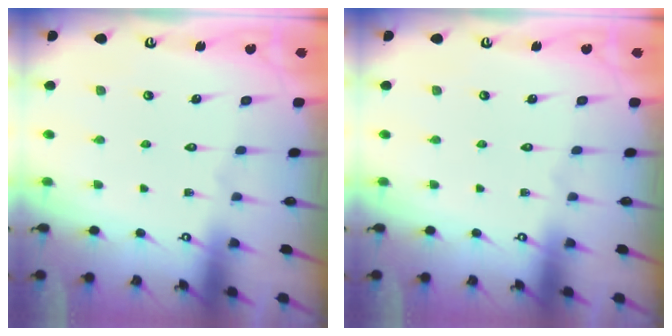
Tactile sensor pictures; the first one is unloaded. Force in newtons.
{"total": 0.0}